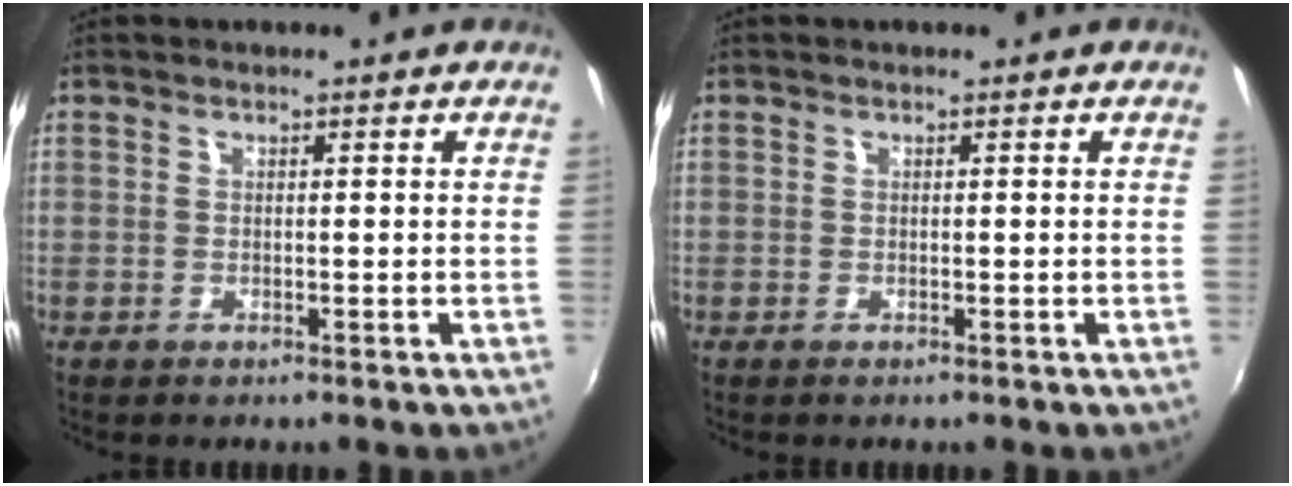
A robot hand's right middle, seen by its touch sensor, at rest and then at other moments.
{"total": 0.0}